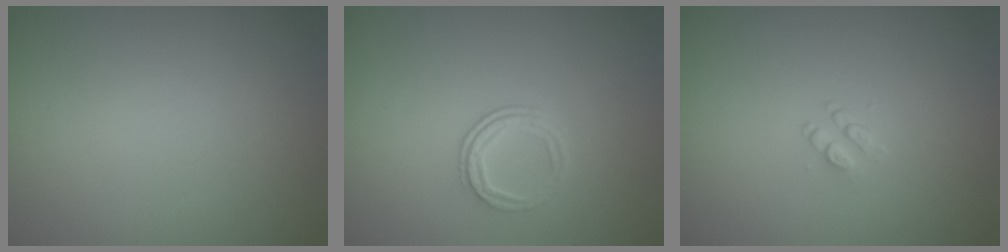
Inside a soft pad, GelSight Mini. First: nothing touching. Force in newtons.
{"total": 2.1, "press": 1.4, "slide": 1.5}
{"total": 1.1, "press": 0.7, "slide": 0.8}